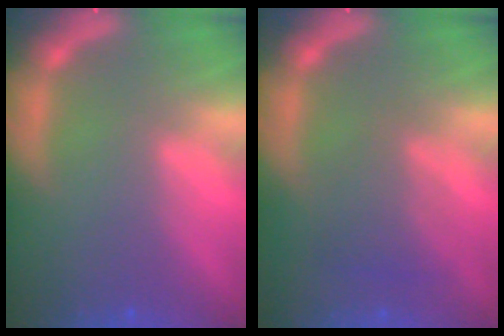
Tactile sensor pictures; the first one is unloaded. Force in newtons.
{"total": 3.0}